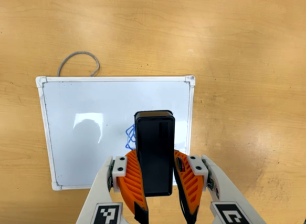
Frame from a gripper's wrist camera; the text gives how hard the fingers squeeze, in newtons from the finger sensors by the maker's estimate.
{"total": 8.9, "left": 7.7, "right": 10.0}